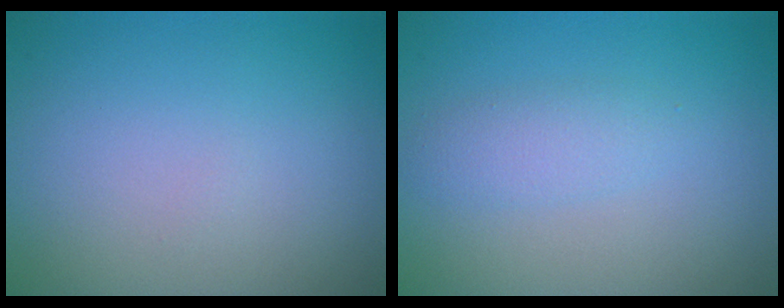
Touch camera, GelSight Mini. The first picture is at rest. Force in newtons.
{"total": 1.8, "press": 1.8, "slide": 0.0}